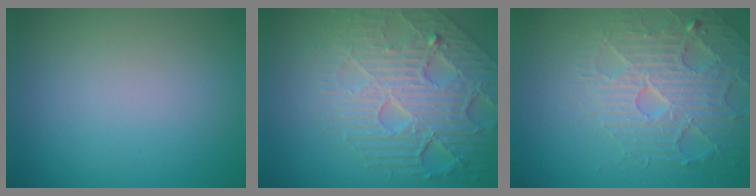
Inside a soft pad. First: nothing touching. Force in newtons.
{"total": 8.7, "press": 5.9, "slide": 6.5}
{"total": 4.7, "press": 4.6, "slide": 0.9}